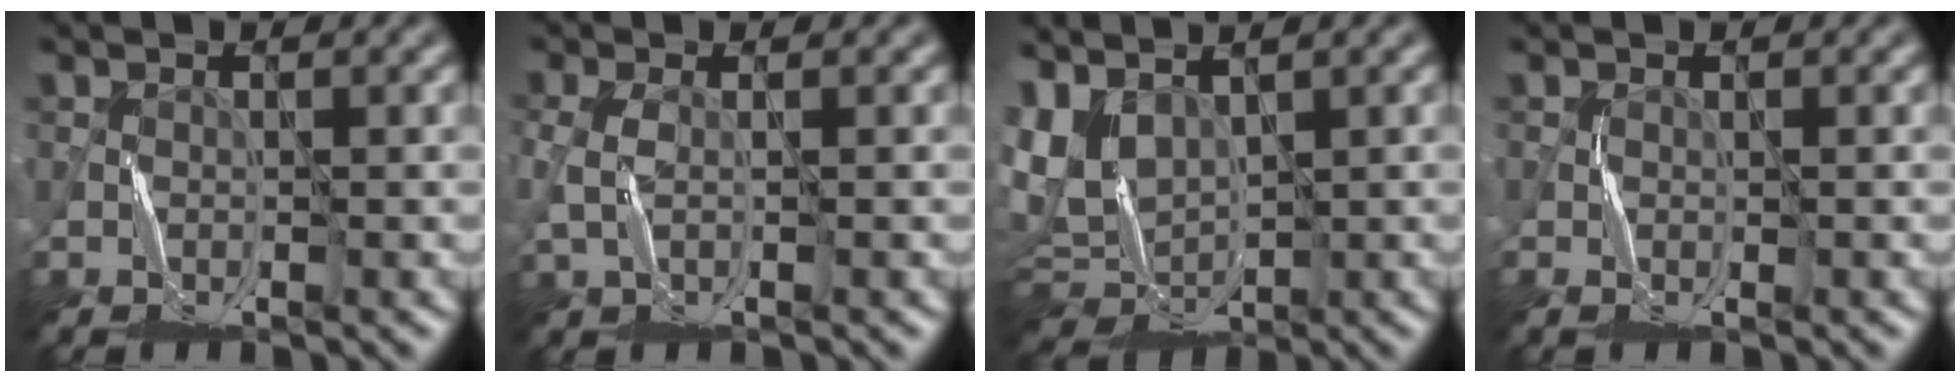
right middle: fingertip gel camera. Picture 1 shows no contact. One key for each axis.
{"total": 1.7, "fx": 0.0, "fy": 0.7, "fz": 1.6, "tx": -0.050, "ty": 0.000, "tz": -0.001}
{"total": 4.9, "fx": 1.6, "fy": 3.1, "fz": 3.4, "tx": -0.086, "ty": -0.001, "tz": 0.032}
{"total": 0.7, "fx": -0.2, "fy": 0.1, "fz": 0.6, "tx": -0.016, "ty": 0.000, "tz": -0.005}